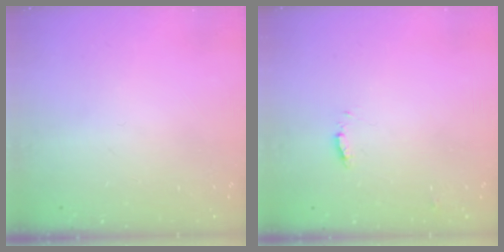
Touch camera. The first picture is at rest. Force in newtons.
{"total": 4.4, "press": 4.4, "slide": 0.3}